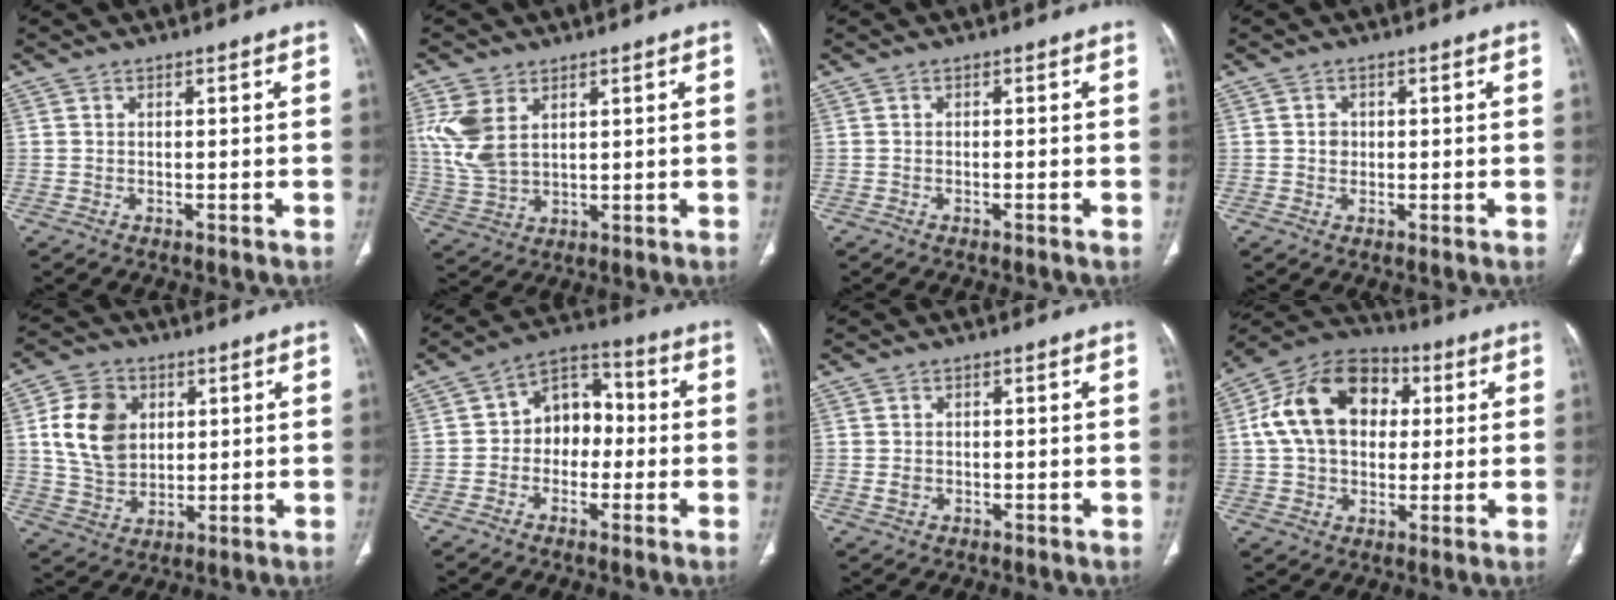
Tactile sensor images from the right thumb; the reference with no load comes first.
{"total": 9.0, "force": [3.2, 5.7, 6.1], "torque": [-0.135, -0.008, 0.076]}
{"total": 0.8, "force": [-0.4, 0.0, 0.7], "torque": [-0.016, 0.003, -0.004]}
{"total": 1.8, "force": [0.0, 1.6, 0.8], "torque": [0.003, 0.005, -0.001]}
{"total": 12.3, "force": [2.9, 9.4, 7.4], "torque": [-0.104, -0.005, 0.057]}
{"total": 9.6, "force": [-0.7, 7.2, 6.2], "torque": [-0.045, 0.039, -0.029]}
{"total": 1.4, "force": [-0.1, 1.1, 0.8], "torque": [-0.013, 0.000, 0.002]}
{"total": 17.7, "force": [3.1, 12.8, 11.8], "torque": [-0.179, 0.023, 0.044]}